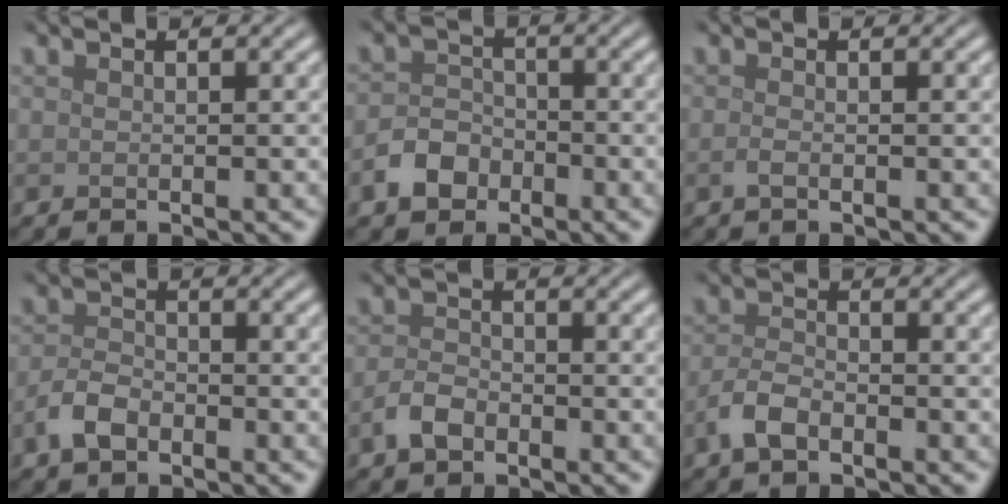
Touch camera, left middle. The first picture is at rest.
{"total": 3.1, "force": [-1.8, 2.3, 1.2], "torque": [-0.021, 0.005, -0.039]}
{"total": 0.8, "force": [-0.4, 0.3, 0.6], "torque": [-0.015, -0.002, -0.008]}
{"total": 2.7, "force": [-1.6, 1.5, 1.5], "torque": [-0.030, 0.004, -0.037]}
{"total": 2.2, "force": [-1.4, 1.3, 1.2], "torque": [-0.023, 0.003, -0.032]}
{"total": 2.6, "force": [-1.6, 1.2, 1.6], "torque": [-0.036, 0.003, -0.038]}